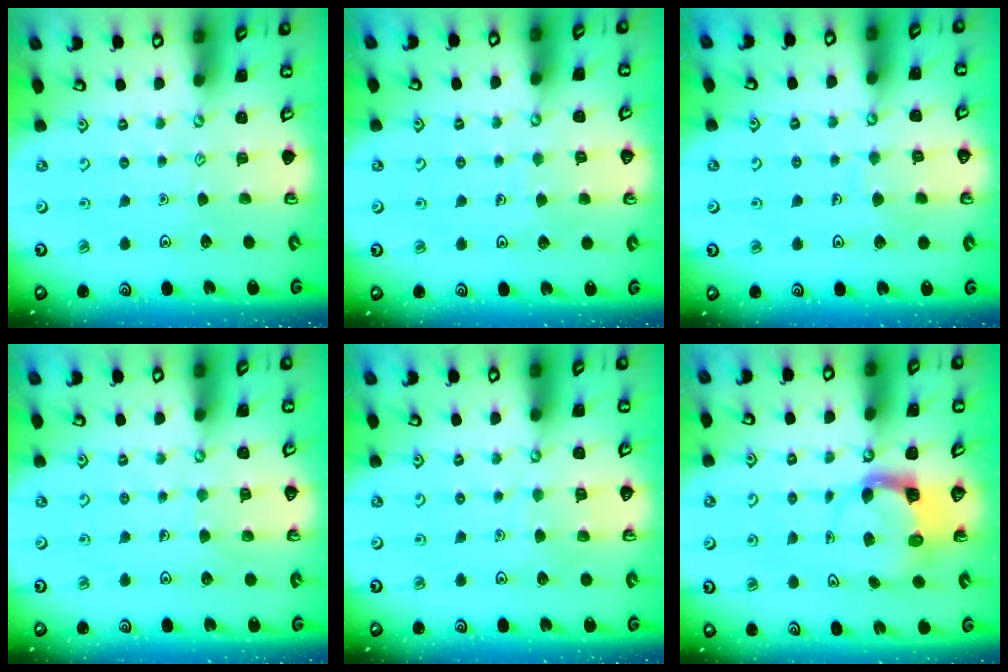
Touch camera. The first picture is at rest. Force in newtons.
{"total": 4.1, "press": 4.1, "slide": 0.2}
{"total": 6.2, "press": 6.1, "slide": 0.6}
{"total": 4.6, "press": 4.6, "slide": 0.4}
{"total": 4.7, "press": 4.6, "slide": 0.4}
{"total": 3.6, "press": 3.6, "slide": 0.4}